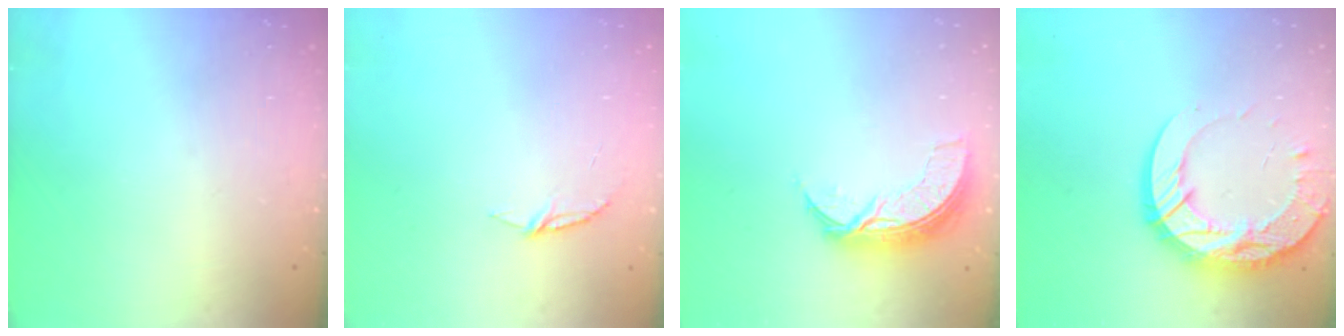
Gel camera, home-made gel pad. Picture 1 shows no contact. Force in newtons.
{"total": 5.1, "press": 5.1, "slide": 0.5}
{"total": 8.2, "press": 8.1, "slide": 0.6}
{"total": 18.0, "press": 17.9, "slide": 1.6}